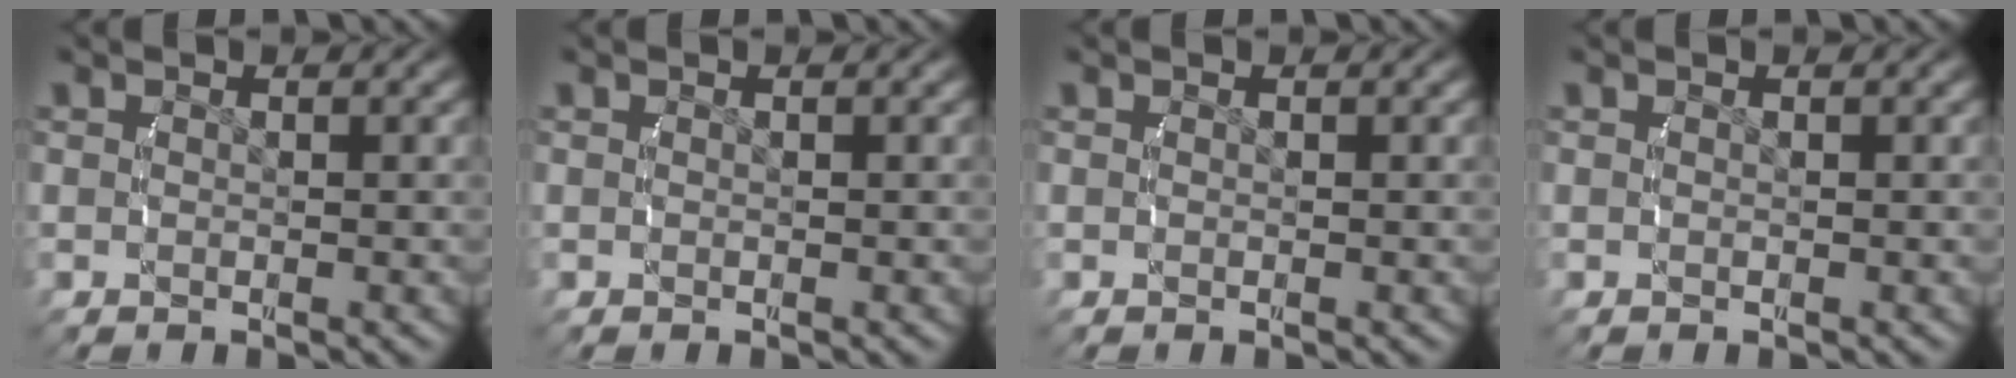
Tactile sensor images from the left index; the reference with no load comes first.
{"total": 0.0}
{"total": 0.0}
{"total": 0.0}